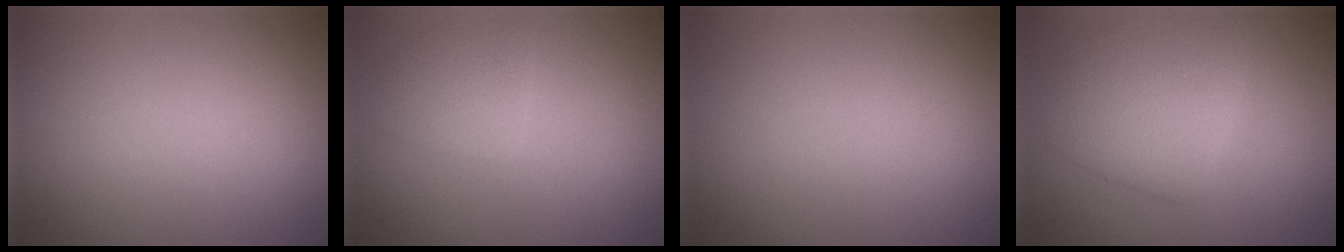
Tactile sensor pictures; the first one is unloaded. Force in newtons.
{"total": 2.1, "press": 2.1, "slide": 0.1}
{"total": 0.0}
{"total": 4.5, "press": 4.5, "slide": 0.2}